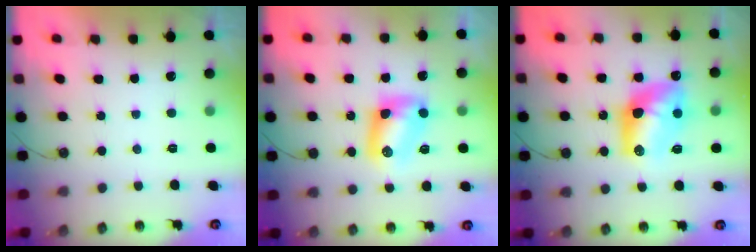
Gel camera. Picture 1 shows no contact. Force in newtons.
{"total": 8.7, "press": 8.7, "slide": 0.3}
{"total": 12.6, "press": 12.6, "slide": 0.9}